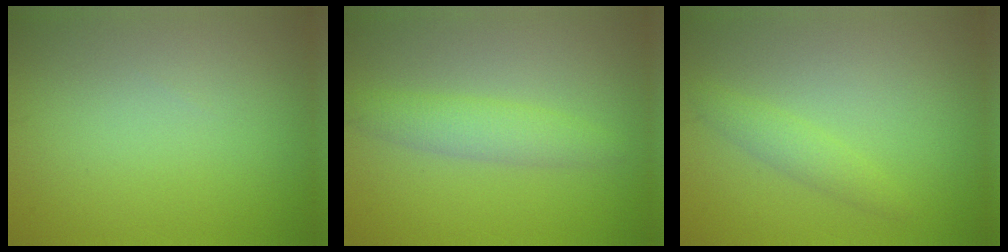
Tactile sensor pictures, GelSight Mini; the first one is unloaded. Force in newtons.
{"total": 2.7, "press": 2.7, "slide": 0.0}
{"total": 1.7, "press": 1.7, "slide": 0.1}